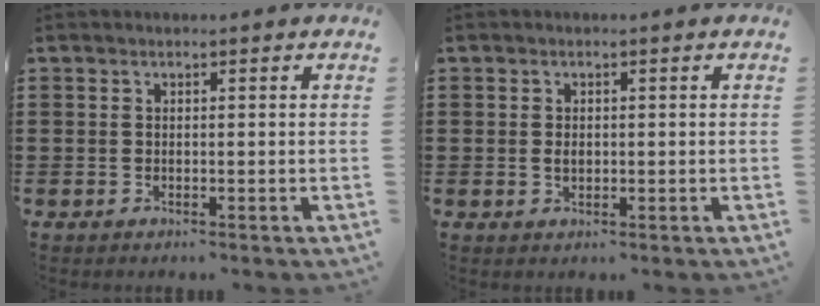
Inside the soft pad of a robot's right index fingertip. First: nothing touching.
{"total": 0.9, "force": [0.1, 0.4, 0.8], "torque": [-0.017, 0.003, 0.000]}